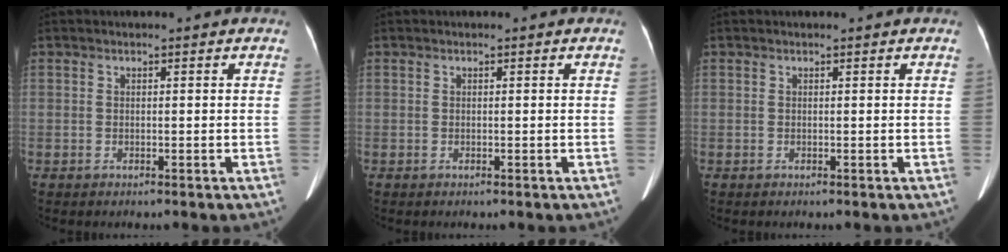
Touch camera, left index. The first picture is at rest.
{"total": 0.0}
{"total": 0.0}